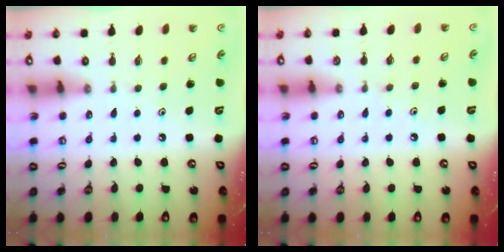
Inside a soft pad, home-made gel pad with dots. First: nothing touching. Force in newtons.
{"total": 3.2, "press": 3.2, "slide": 0.4}